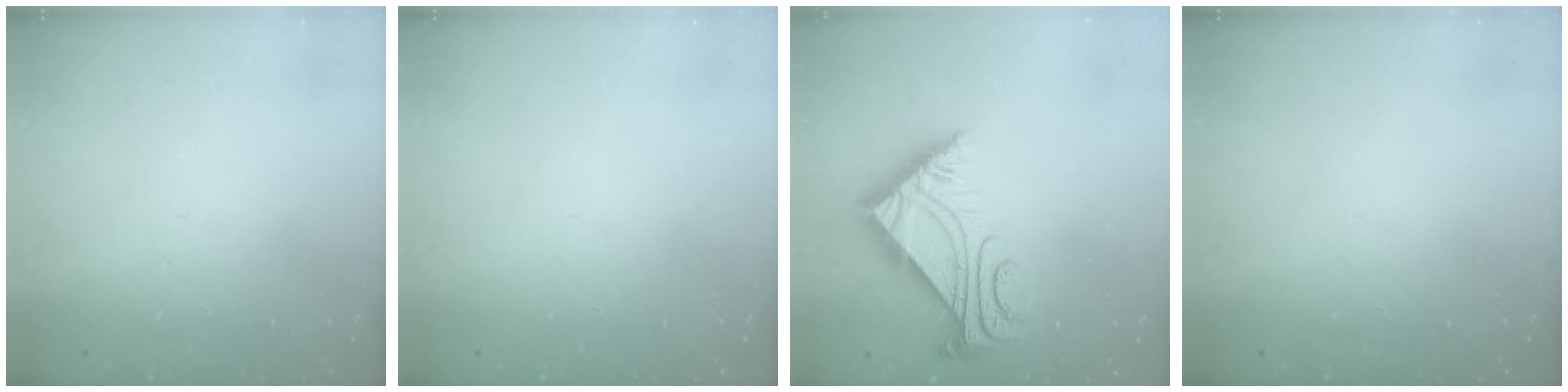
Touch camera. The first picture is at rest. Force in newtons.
{"total": 0.0}
{"total": 8.0, "press": 8.0, "slide": 0.6}
{"total": 0.0}